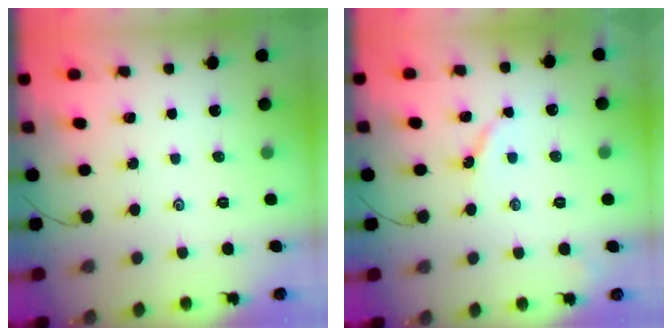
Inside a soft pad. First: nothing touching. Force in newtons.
{"total": 4.1, "press": 4.1, "slide": 0.5}